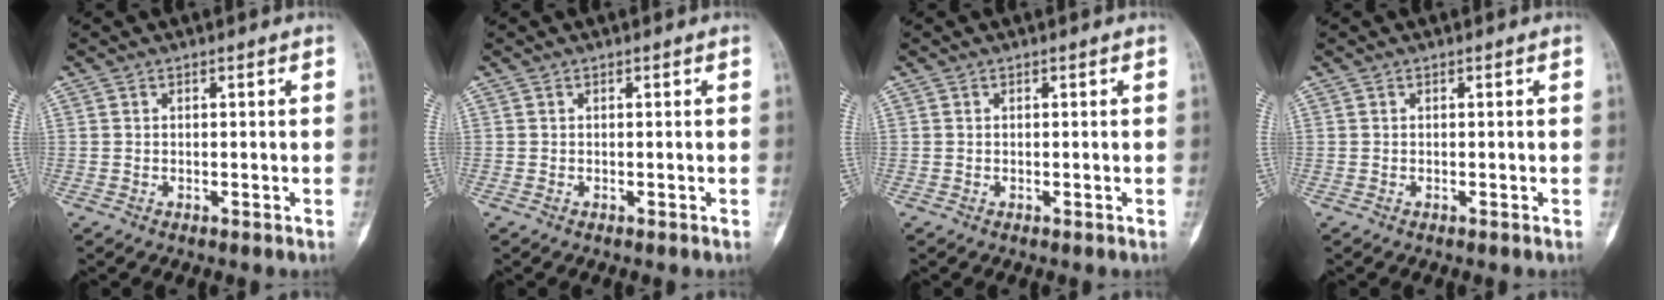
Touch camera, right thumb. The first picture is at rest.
{"total": 0.0}
{"total": 0.0}
{"total": 0.0}